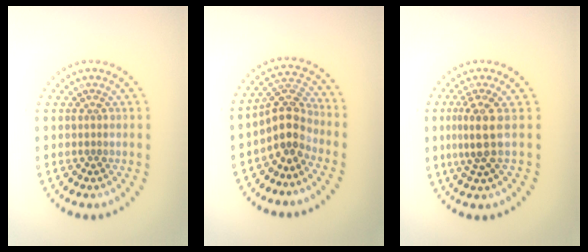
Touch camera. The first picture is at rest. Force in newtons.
{"total": 3.7, "press": 3.1, "slide": 2.1}
{"total": 2.9, "press": 2.4, "slide": 1.6}